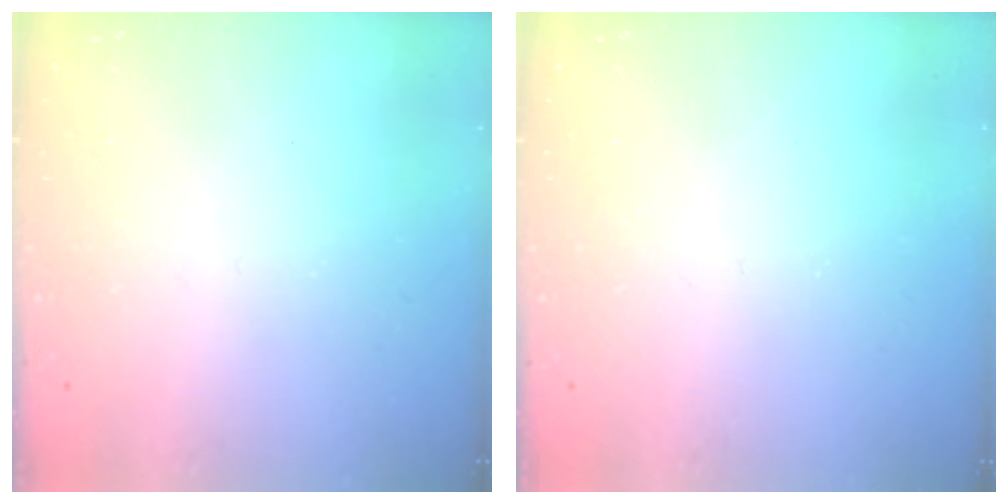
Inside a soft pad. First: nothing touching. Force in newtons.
{"total": 0.0}